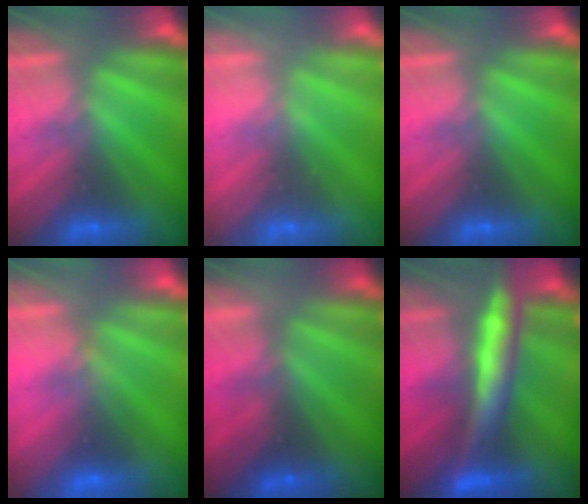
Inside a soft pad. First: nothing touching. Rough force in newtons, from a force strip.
{"total": 2.3}
{"total": 0.0}
{"total": 2.9}
{"total": 1.7}
{"total": 8.5}